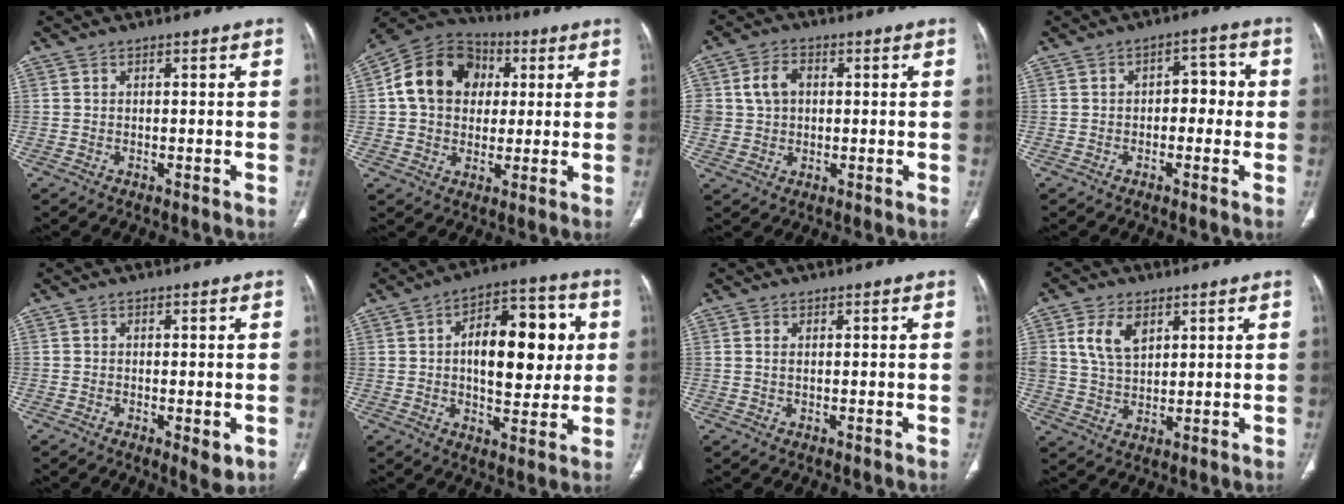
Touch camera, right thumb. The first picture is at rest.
{"total": 15.0, "force": [2.7, 12.0, 8.6], "torque": [-0.131, 0.015, 0.036]}
{"total": 7.1, "force": [1.1, 5.6, 4.2], "torque": [-0.071, 0.007, 0.025]}
{"total": 5.0, "force": [-0.3, 3.3, 3.8], "torque": [-0.025, 0.020, -0.013]}
{"total": 3.6, "force": [-1.2, 1.5, 3.0], "torque": [-0.038, -0.006, -0.016]}
{"total": 17.3, "force": [2.4, 9.1, 14.6], "torque": [-0.174, 0.015, 0.033]}
{"total": 0.9, "force": [0.2, 0.5, 0.8], "torque": [-0.022, 0.003, 0.007]}
{"total": 7.7, "force": [3.2, 4.8, 5.1], "torque": [-0.088, -0.010, 0.067]}